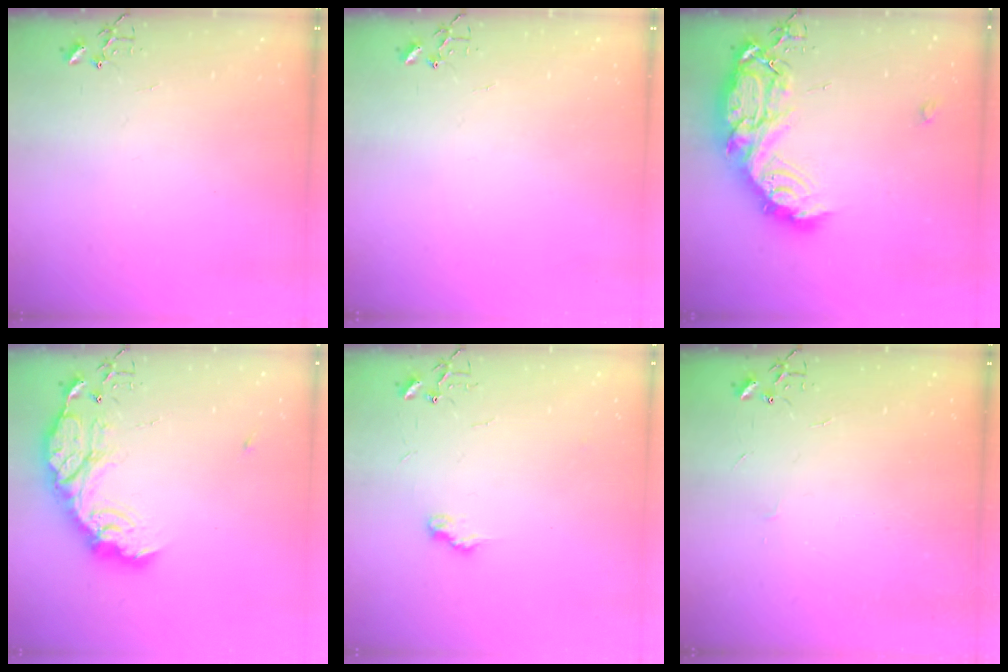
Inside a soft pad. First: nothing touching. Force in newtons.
{"total": 0.0}
{"total": 22.1, "press": 22.0, "slide": 2.0}
{"total": 17.8, "press": 17.8, "slide": 1.3}
{"total": 7.1, "press": 7.1, "slide": 0.1}
{"total": 2.1, "press": 2.1, "slide": 0.4}